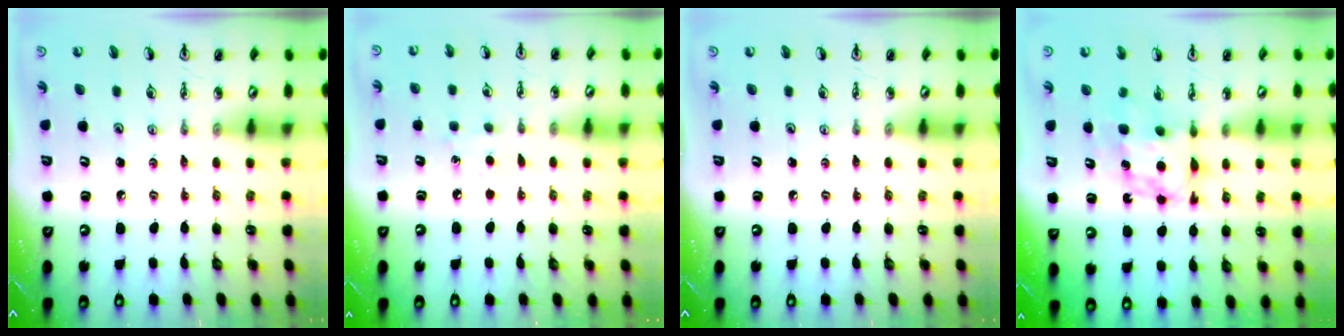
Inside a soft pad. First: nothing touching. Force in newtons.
{"total": 6.0, "press": 6.0, "slide": 0.7}
{"total": 0.0}
{"total": 6.7, "press": 6.7, "slide": 0.1}